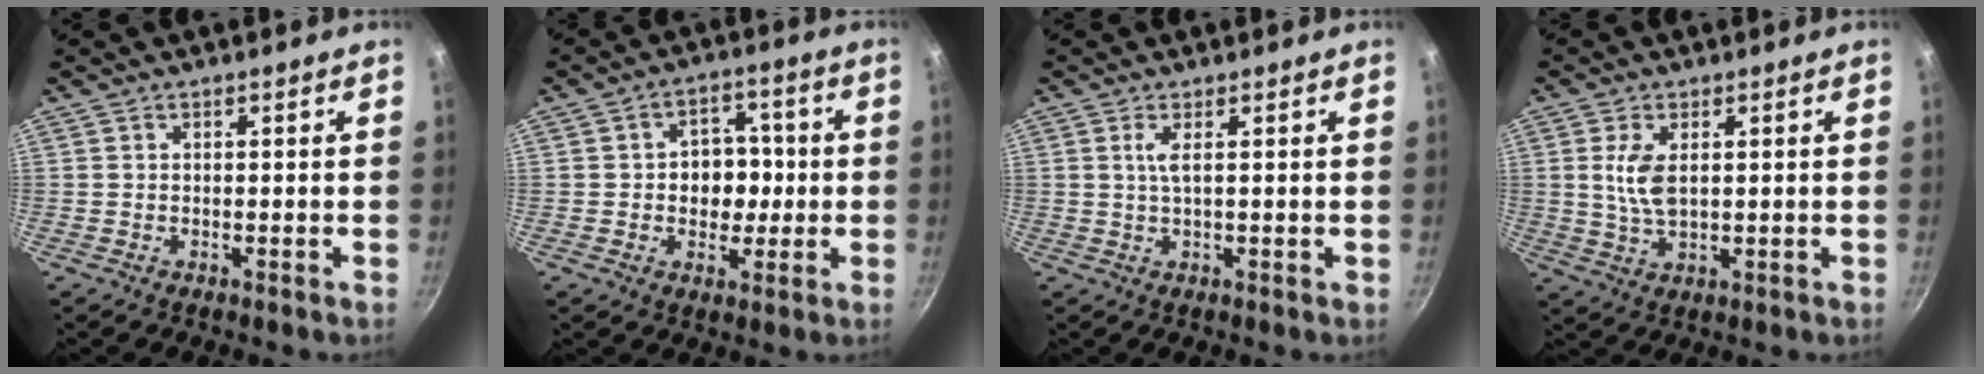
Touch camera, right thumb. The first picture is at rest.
{"total": 8.4, "force": [-0.1, 6.6, 5.1], "torque": [-0.030, 0.008, -0.007]}
{"total": 2.1, "force": [0.6, 0.1, 2.0], "torque": [-0.044, -0.002, 0.013]}
{"total": 6.2, "force": [1.2, 3.2, 5.1], "torque": [-0.100, -0.009, 0.026]}